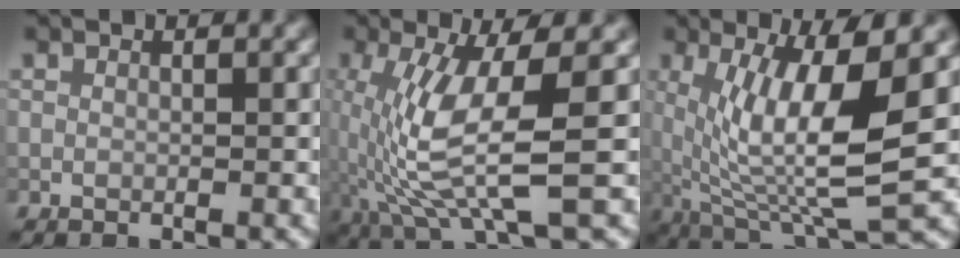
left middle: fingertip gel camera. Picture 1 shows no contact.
{"total": 8.4, "force": [-0.5, 2.0, 8.2], "torque": [-0.180, -0.004, -0.005]}
{"total": 10.8, "force": [1.2, 2.8, 10.3], "torque": [-0.182, -0.011, 0.027]}